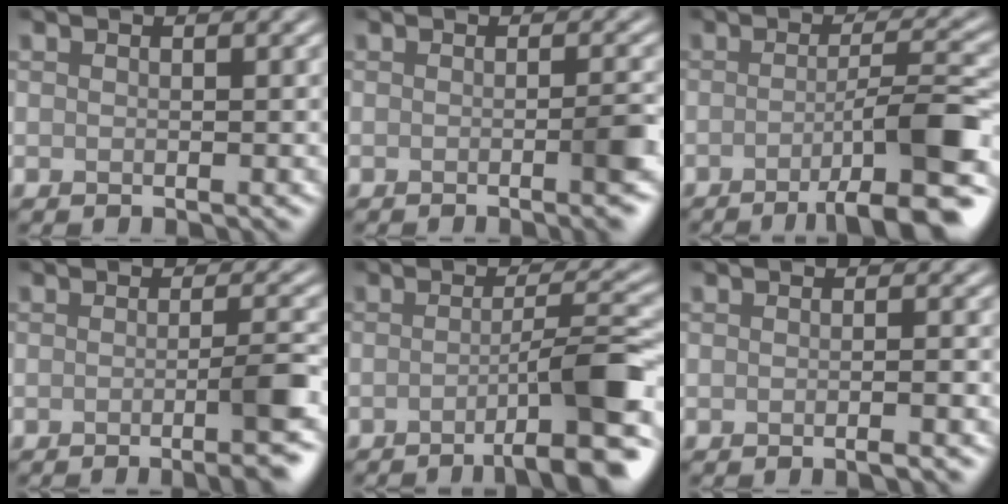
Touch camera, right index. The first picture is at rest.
{"total": 3.0, "force": [-0.8, 0.6, 2.9], "torque": [-0.031, -0.004, -0.014]}
{"total": 8.4, "force": [-3.6, 1.3, 7.4], "torque": [-0.093, 0.008, -0.061]}
{"total": 5.2, "force": [-1.8, 1.2, 4.8], "torque": [-0.050, -0.007, -0.026]}
{"total": 7.4, "force": [-3.0, 1.1, 6.7], "torque": [-0.082, 0.010, -0.053]}
{"total": 1.3, "force": [-0.6, 0.2, 1.2], "torque": [-0.012, -0.001, -0.014]}